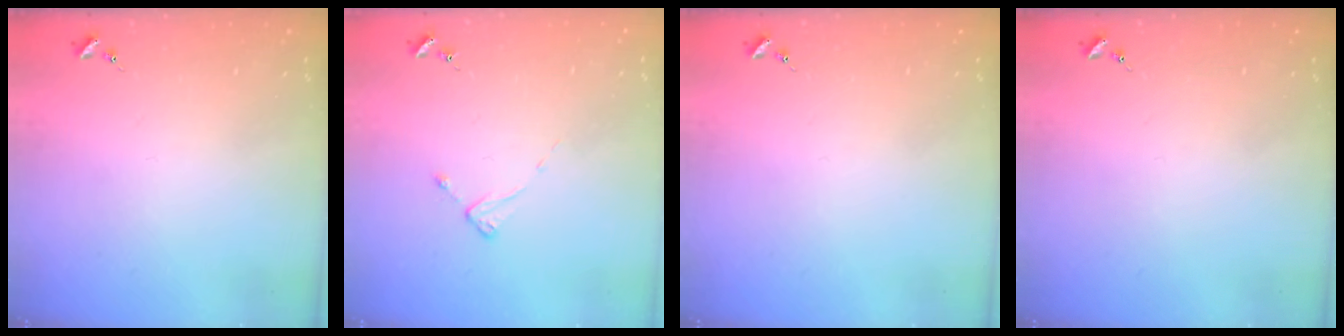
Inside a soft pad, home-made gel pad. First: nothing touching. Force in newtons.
{"total": 2.0, "press": 1.9, "slide": 0.4}
{"total": 0.0}
{"total": 0.0}